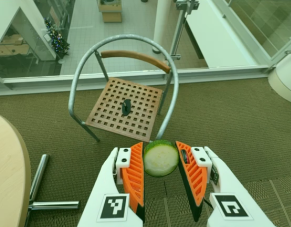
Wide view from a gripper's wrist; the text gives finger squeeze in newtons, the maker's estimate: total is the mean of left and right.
{"total": 9.2, "left": 9.4, "right": 8.9}